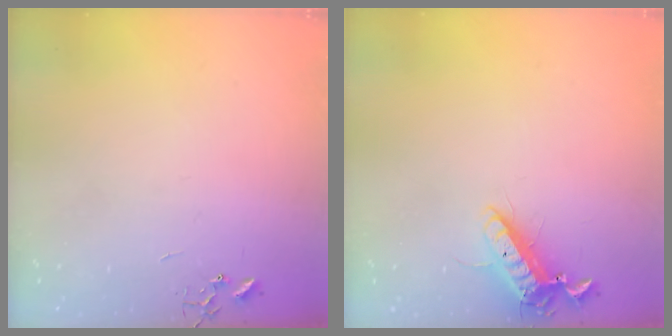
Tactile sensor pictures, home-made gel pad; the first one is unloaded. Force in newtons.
{"total": 12.9, "press": 12.7, "slide": 2.1}